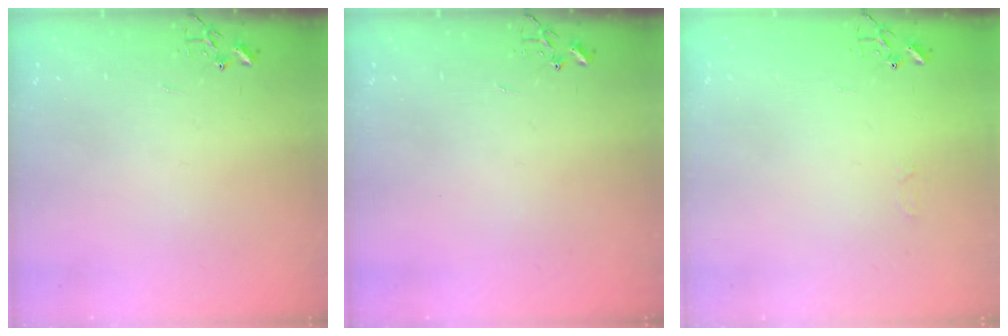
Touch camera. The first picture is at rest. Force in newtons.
{"total": 0.0}
{"total": 3.9, "press": 3.9, "slide": 0.4}